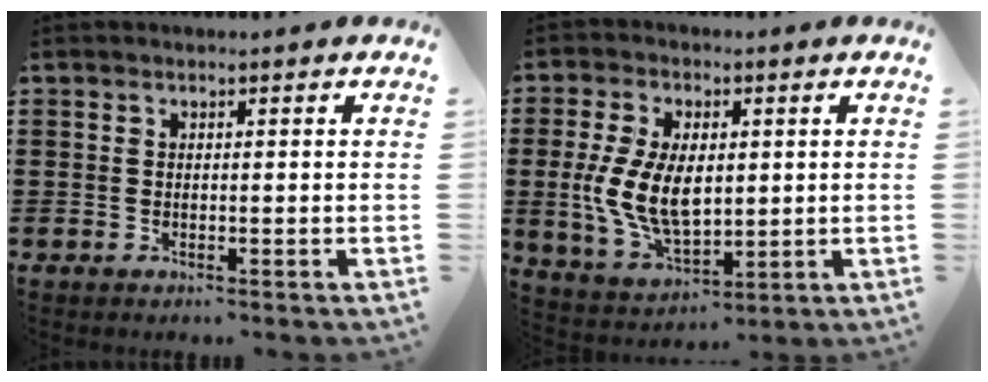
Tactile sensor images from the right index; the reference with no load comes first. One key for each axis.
{"total": 10.2, "fx": 0.2, "fy": 5.7, "fz": 8.4, "tx": -0.196, "ty": 0.002, "tz": 0.000}